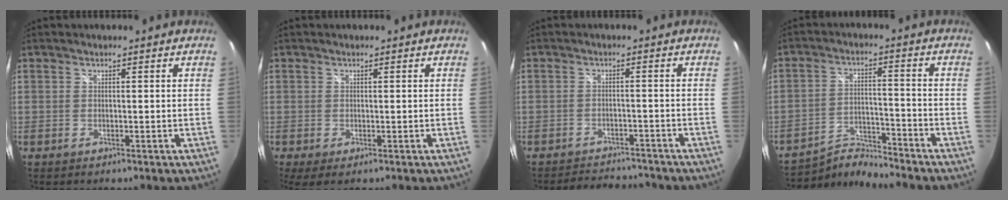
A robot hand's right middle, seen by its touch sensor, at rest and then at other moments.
{"total": 2.3, "force": [-0.6, 0.1, 2.2], "torque": [-0.038, -0.009, -0.008]}
{"total": 7.8, "force": [-7.4, 1.9, 1.7], "torque": [-0.044, 0.010, -0.102]}
{"total": 6.6, "force": [-6.5, -0.9, -0.6], "torque": [-0.001, 0.022, -0.122]}